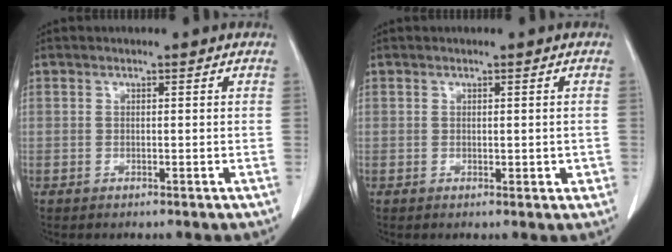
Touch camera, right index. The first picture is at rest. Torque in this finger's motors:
{"motor_torque": [0.14, 0.23, 0.11, 0.08]}